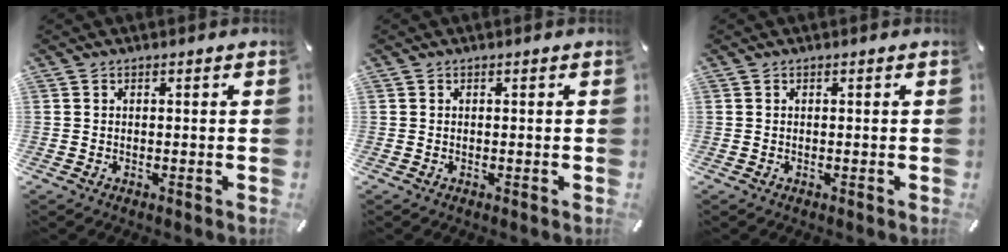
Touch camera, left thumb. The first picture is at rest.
{"total": 0.0}
{"total": 0.0}